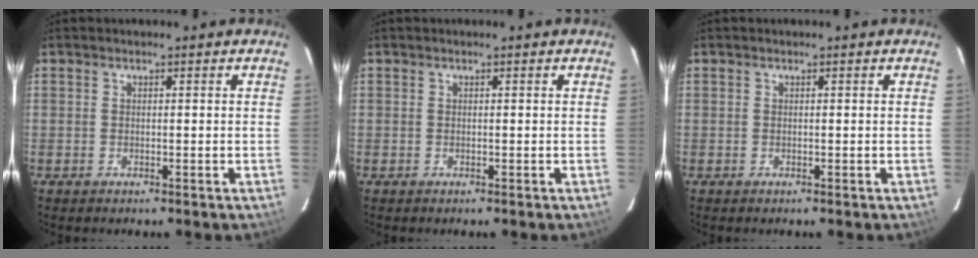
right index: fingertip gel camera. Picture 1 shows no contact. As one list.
[{"total": 0.0}, {"total": 0.0}]